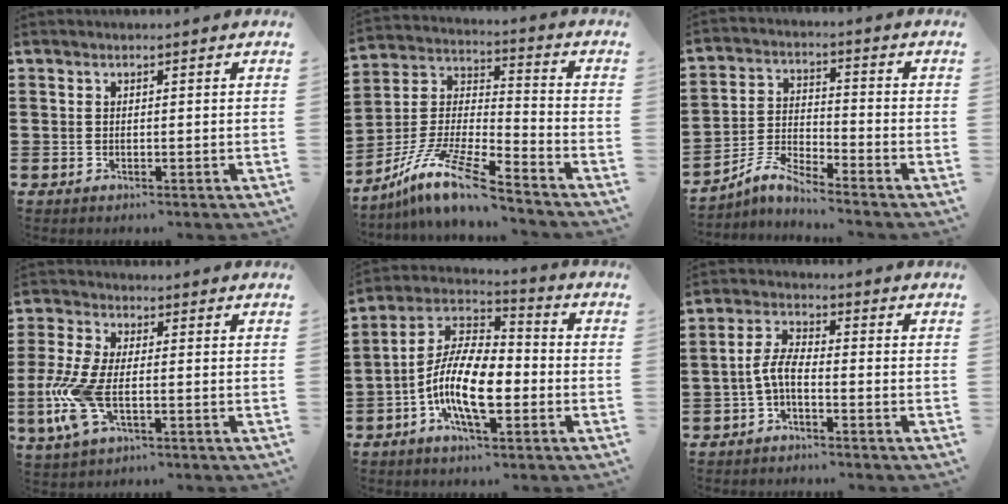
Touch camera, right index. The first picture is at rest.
{"total": 11.8, "force": [-9.5, 1.0, 7.1], "torque": [-0.162, -0.001, -0.194]}
{"total": 5.1, "force": [-4.7, 0.5, 1.8], "torque": [-0.055, -0.004, -0.099]}
{"total": 8.7, "force": [-2.2, 3.8, 7.4], "torque": [-0.187, -0.020, -0.044]}
{"total": 12.9, "force": [-4.1, 5.3, 11.0], "torque": [-0.252, -0.006, -0.083]}
{"total": 4.6, "force": [-1.8, 1.6, 3.9], "torque": [-0.099, -0.001, -0.044]}